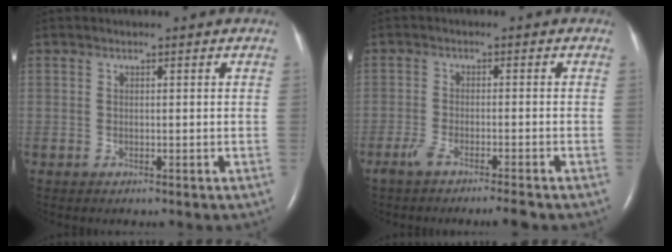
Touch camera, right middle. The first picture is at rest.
{"total": 4.5, "force": [-3.6, 0.1, 2.7], "torque": [-0.052, -0.006, -0.063]}